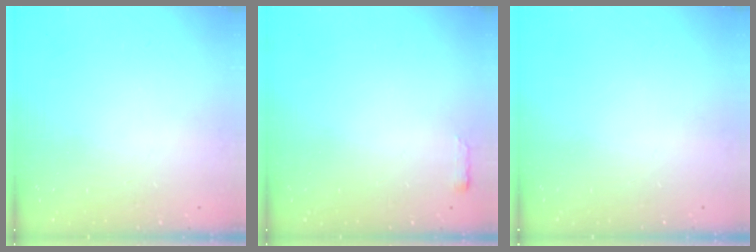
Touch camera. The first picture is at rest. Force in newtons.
{"total": 2.4, "press": 2.4, "slide": 0.4}
{"total": 0.0}